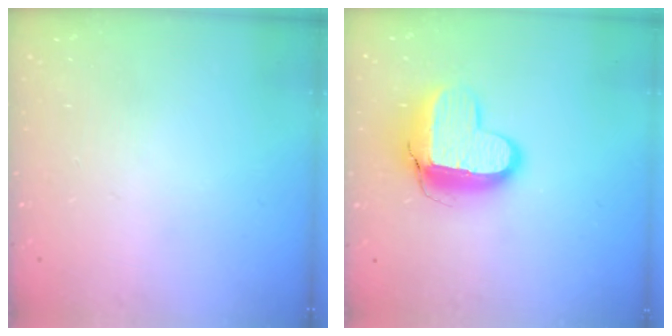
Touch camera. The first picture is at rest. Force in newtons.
{"total": 13.3, "press": 13.3, "slide": 1.0}